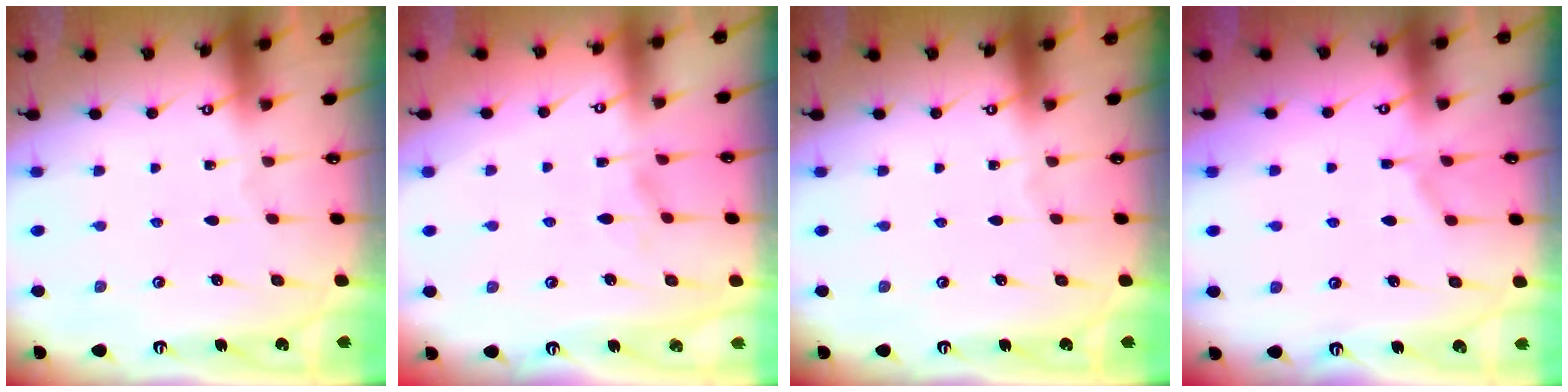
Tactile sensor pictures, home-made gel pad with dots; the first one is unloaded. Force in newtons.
{"total": 2.6, "press": 2.3, "slide": 1.0}
{"total": 0.0}
{"total": 4.6, "press": 4.6, "slide": 0.6}